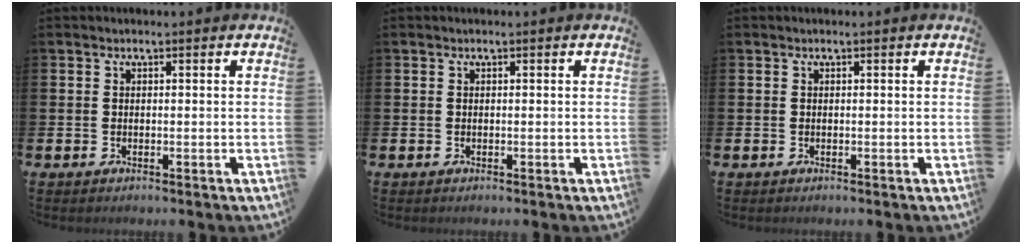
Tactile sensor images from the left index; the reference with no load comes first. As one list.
[{"total": 0.0}, {"total": 0.0}]